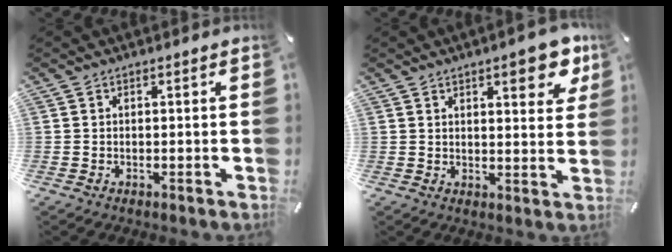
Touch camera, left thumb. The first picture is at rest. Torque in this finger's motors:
{"motor_torque": [1.23, 1.00, 0.42, -0.49, 0.01]}